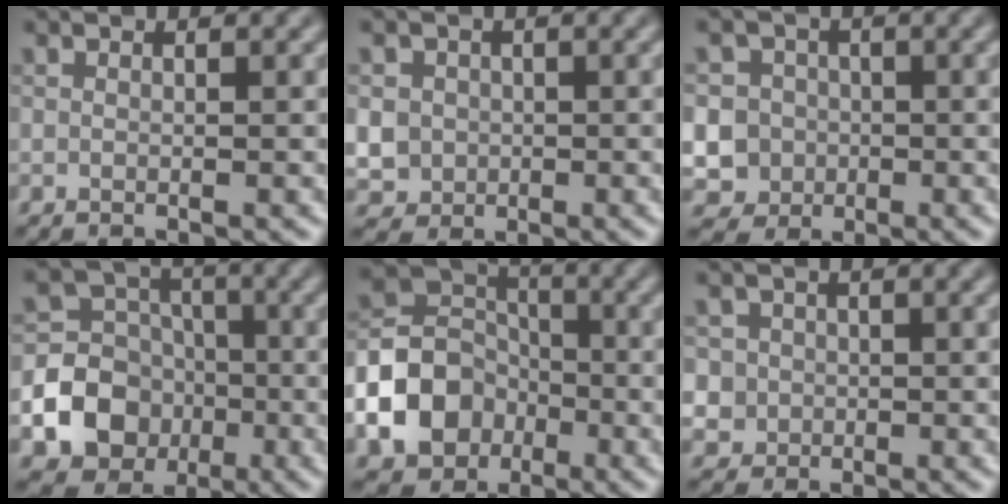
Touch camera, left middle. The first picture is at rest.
{"total": 3.7, "force": [-0.1, 3.6, 1.0], "torque": [-0.017, 0.008, -0.012]}
{"total": 7.5, "force": [-1.2, 7.2, 1.7], "torque": [-0.031, 0.010, -0.046]}
{"total": 10.5, "force": [-3.6, 9.3, 3.3], "torque": [-0.047, -0.024, -0.088]}
{"total": 7.4, "force": [-2.8, 5.9, 3.5], "torque": [-0.062, 0.001, -0.061]}
{"total": 3.4, "force": [0.2, 3.3, 0.6], "torque": [0.002, 0.013, 0.001]}